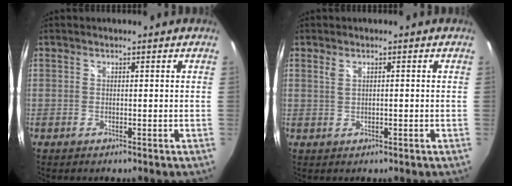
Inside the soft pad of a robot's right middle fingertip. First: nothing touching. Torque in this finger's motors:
{"motor_torque": [-0.02, -0.04, 0.00, 0.00]}